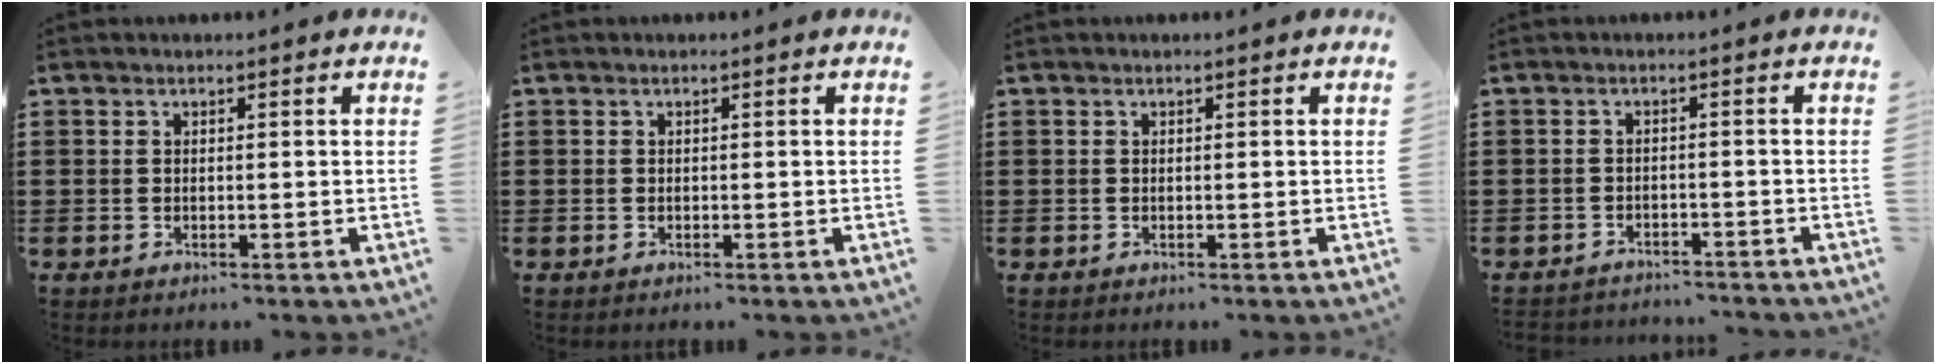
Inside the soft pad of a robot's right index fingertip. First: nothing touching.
{"total": 0.0}
{"total": 0.0}
{"total": 2.2, "force": [-2.2, 0.3, -0.2], "torque": [-0.005, 0.000, -0.050]}